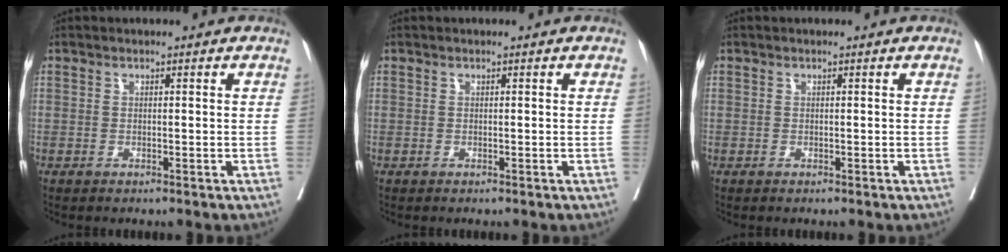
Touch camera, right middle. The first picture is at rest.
{"total": 0.0}
{"total": 0.0}